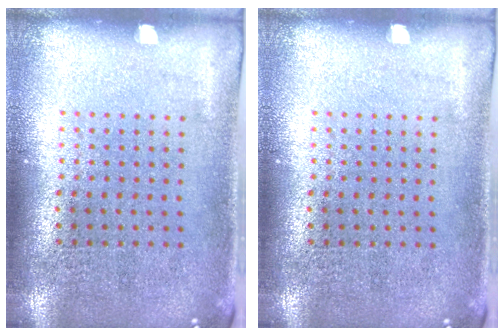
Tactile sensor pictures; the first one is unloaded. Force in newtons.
{"total": 0.0}